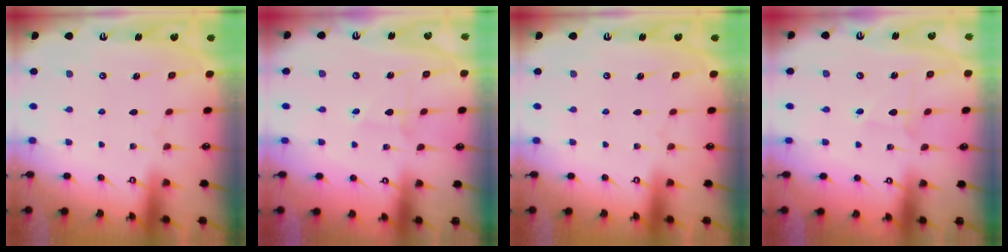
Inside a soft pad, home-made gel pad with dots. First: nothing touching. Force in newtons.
{"total": 2.0, "press": 2.0, "slide": 0.1}
{"total": 0.0}
{"total": 2.7, "press": 2.7, "slide": 0.3}